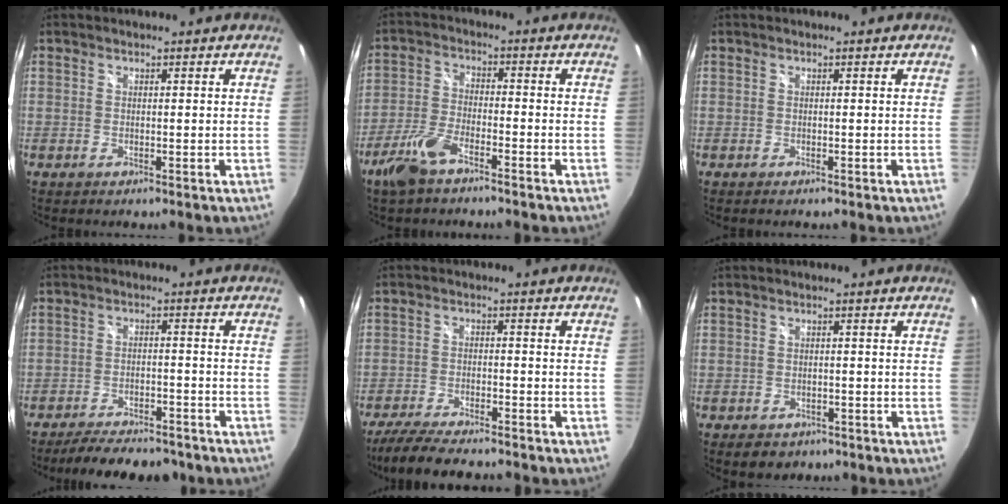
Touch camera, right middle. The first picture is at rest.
{"total": 7.6, "force": [-5.4, 2.4, 4.8], "torque": [-0.117, -0.002, -0.108]}
{"total": 0.0}
{"total": 13.4, "force": [-11.4, 3.8, 5.9], "torque": [-0.122, -0.015, -0.160]}
{"total": 11.6, "force": [-10.1, 1.7, 5.5], "torque": [-0.126, -0.026, -0.167]}
{"total": 3.9, "force": [-2.5, 2.5, 1.5], "torque": [-0.033, -0.008, -0.029]}